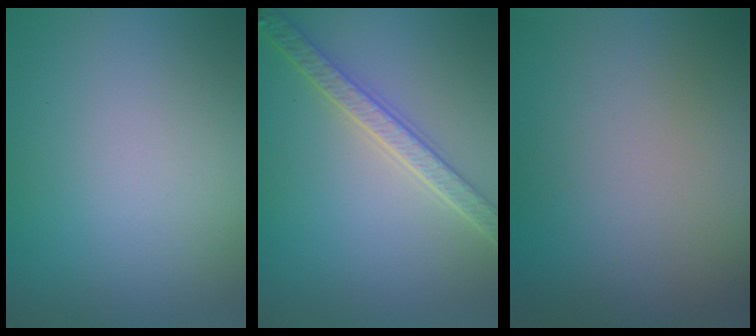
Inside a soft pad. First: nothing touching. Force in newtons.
{"total": 4.2, "press": 3.5, "slide": 2.3}
{"total": 0.0}